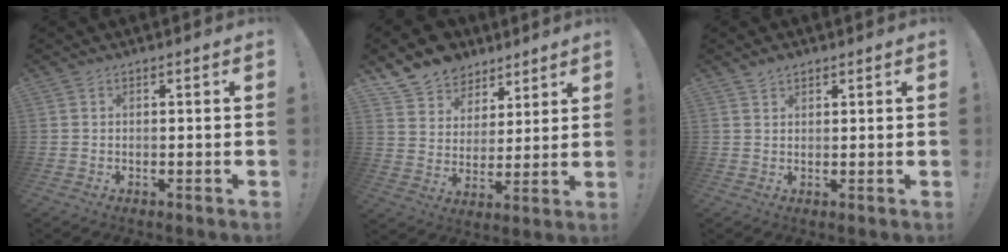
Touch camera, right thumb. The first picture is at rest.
{"total": 10.5, "force": [7.6, 7.1, 1.3], "torque": [-0.023, -0.063, 0.151]}
{"total": 1.8, "force": [1.5, 0.9, 0.4], "torque": [-0.004, -0.008, 0.028]}